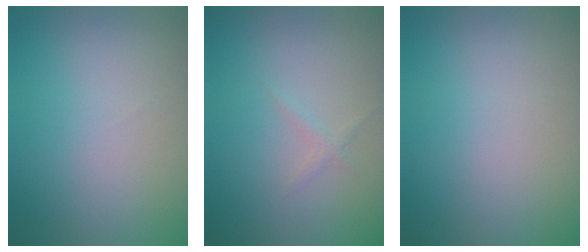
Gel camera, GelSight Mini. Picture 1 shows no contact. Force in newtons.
{"total": 0.8, "press": 0.8, "slide": 0.1}
{"total": 0.0}